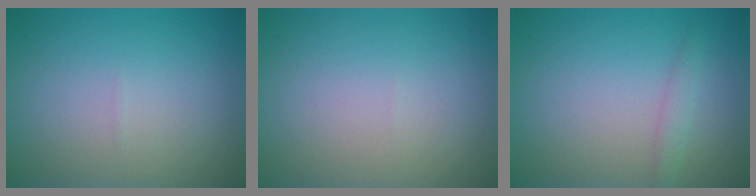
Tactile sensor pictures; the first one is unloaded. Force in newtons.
{"total": 0.0}
{"total": 1.2, "press": 1.2, "slide": 0.1}